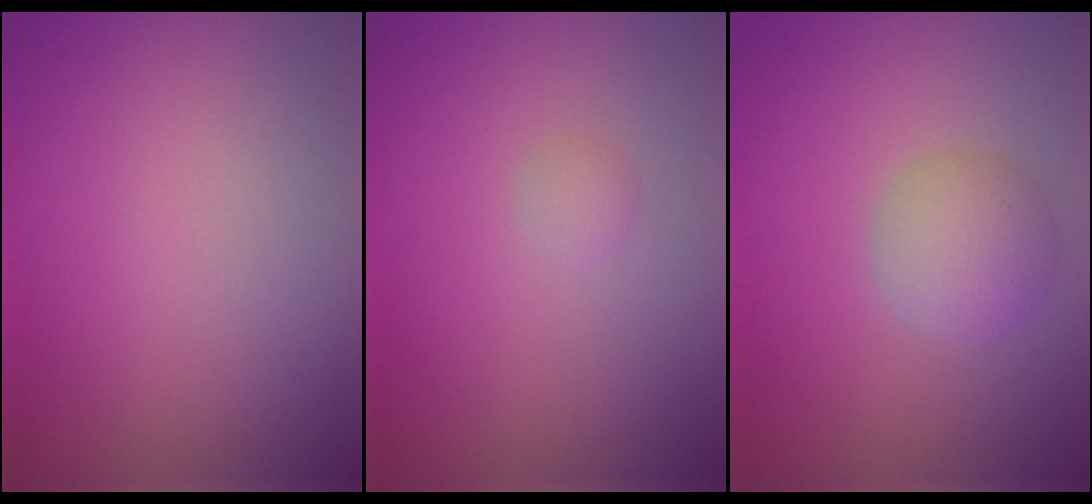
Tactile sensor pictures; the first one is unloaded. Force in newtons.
{"total": 0.7, "press": 0.7, "slide": 0.1}
{"total": 3.1, "press": 3.1, "slide": 0.1}